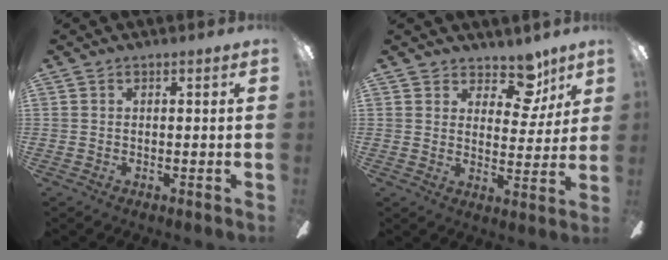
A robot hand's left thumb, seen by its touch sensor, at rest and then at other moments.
{"total": 10.3, "force": [7.2, 5.8, 4.5], "torque": [-0.058, -0.044, 0.130]}